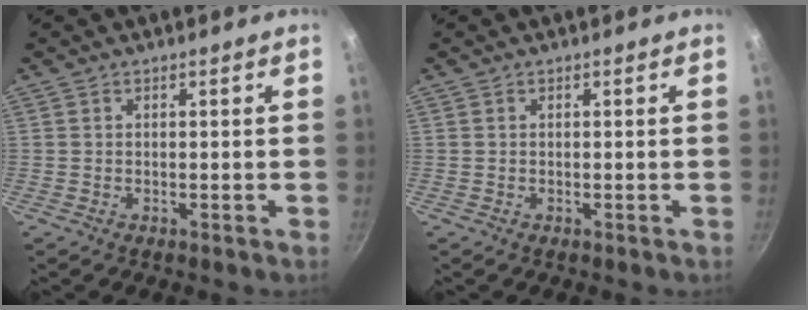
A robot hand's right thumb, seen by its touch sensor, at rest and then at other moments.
{"total": 0.0}